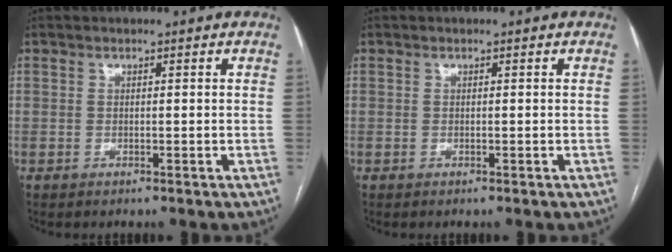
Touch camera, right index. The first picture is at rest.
{"total": 0.0}